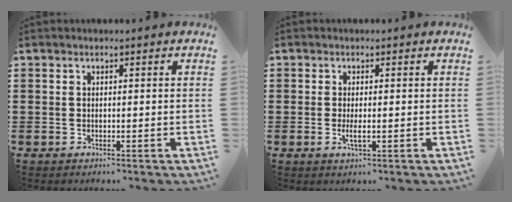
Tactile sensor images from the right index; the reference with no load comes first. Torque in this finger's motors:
{"motor_torque": [1.21, 0.93, 0.36, 0.09]}